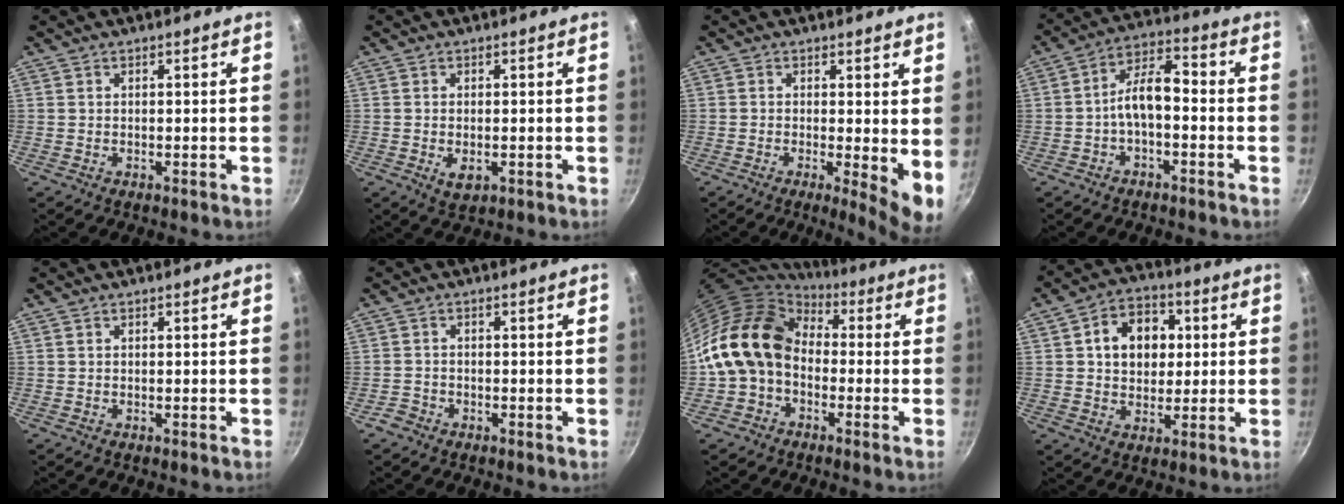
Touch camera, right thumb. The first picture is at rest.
{"total": 3.3, "force": [-0.8, 1.9, 2.6], "torque": [-0.045, -0.008, -0.009]}
{"total": 6.6, "force": [0.1, 1.8, 6.3], "torque": [-0.086, -0.020, 0.001]}
{"total": 7.7, "force": [-2.2, 3.7, 6.4], "torque": [-0.106, 0.045, -0.045]}
{"total": 0.0}
{"total": 2.0, "force": [-1.5, 1.3, 0.4], "torque": [-0.007, 0.016, -0.028]}
{"total": 15.4, "force": [-0.5, 12.2, 9.4], "torque": [-0.150, 0.046, -0.026]}
{"total": 11.7, "force": [2.4, 8.9, 7.1], "torque": [-0.076, 0.010, 0.029]}